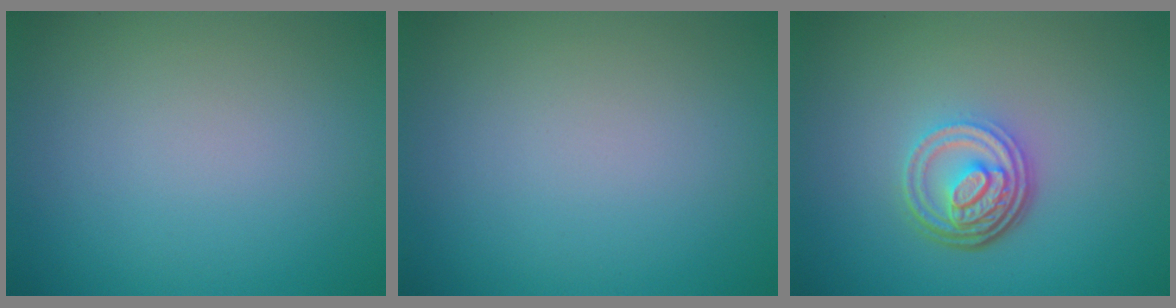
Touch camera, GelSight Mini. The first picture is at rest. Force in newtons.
{"total": 0.0}
{"total": 4.7, "press": 3.4, "slide": 3.2}